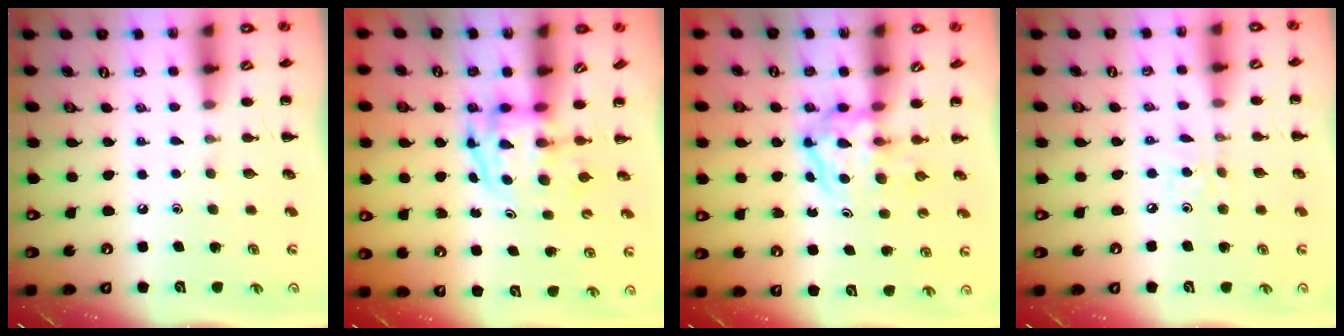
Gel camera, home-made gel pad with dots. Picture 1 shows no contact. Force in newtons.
{"total": 4.0, "press": 3.9, "slide": 0.6}
{"total": 3.8, "press": 3.8, "slide": 0.4}
{"total": 1.8, "press": 1.7, "slide": 0.6}